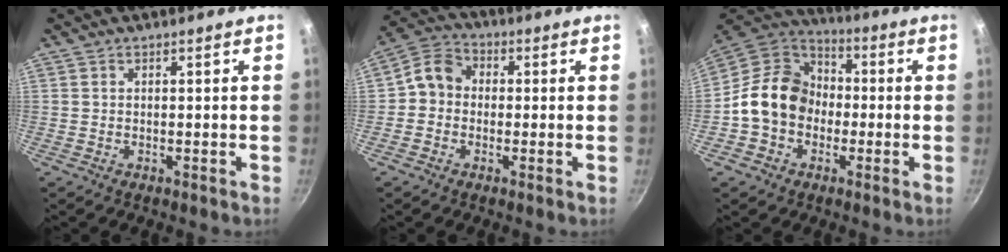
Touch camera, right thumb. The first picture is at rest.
{"total": 6.7, "force": [-0.4, 5.8, 3.3], "torque": [-0.037, 0.018, -0.032]}
{"total": 14.8, "force": [-1.8, 12.2, 8.1], "torque": [-0.099, 0.043, -0.047]}